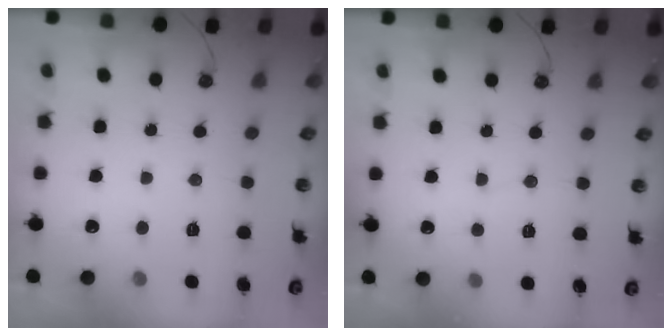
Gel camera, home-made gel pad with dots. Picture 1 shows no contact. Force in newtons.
{"total": 3.2, "press": 3.2, "slide": 0.3}